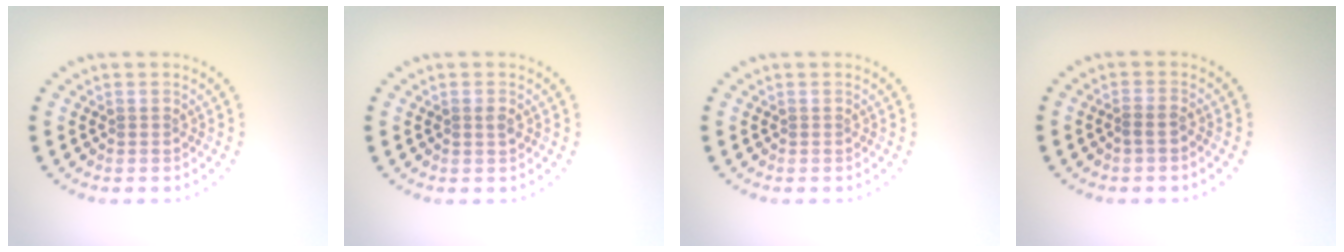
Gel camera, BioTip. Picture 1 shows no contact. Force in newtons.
{"total": 0.9, "press": 0.9, "slide": 0.0}
{"total": 0.0}
{"total": 0.9, "press": 0.6, "slide": 0.7}